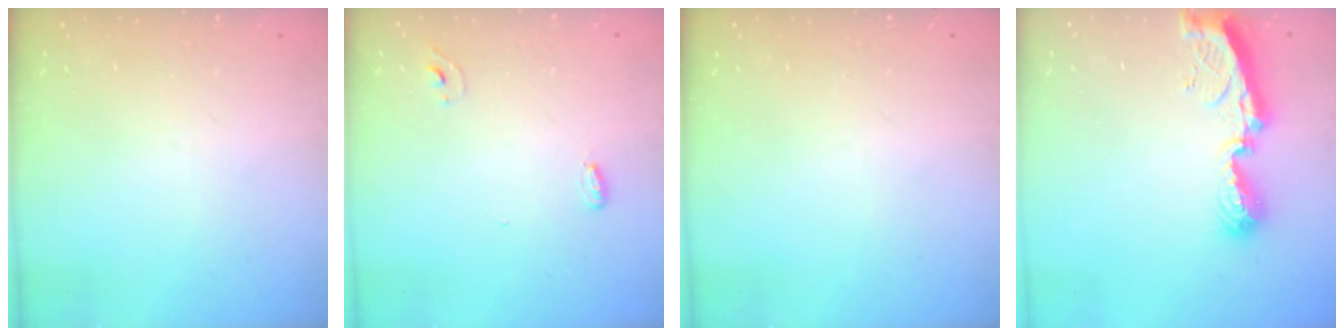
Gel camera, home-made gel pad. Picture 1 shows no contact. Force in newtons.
{"total": 3.4, "press": 3.1, "slide": 1.3}
{"total": 0.0}
{"total": 9.9, "press": 9.9, "slide": 0.5}